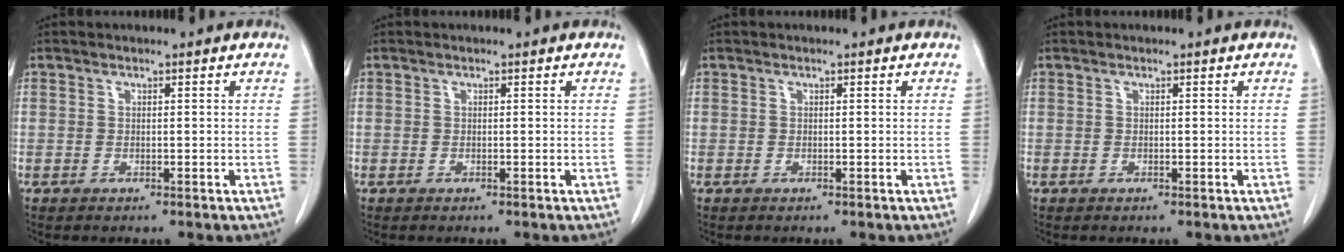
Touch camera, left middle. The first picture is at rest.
{"total": 0.0}
{"total": 0.0}
{"total": 0.0}